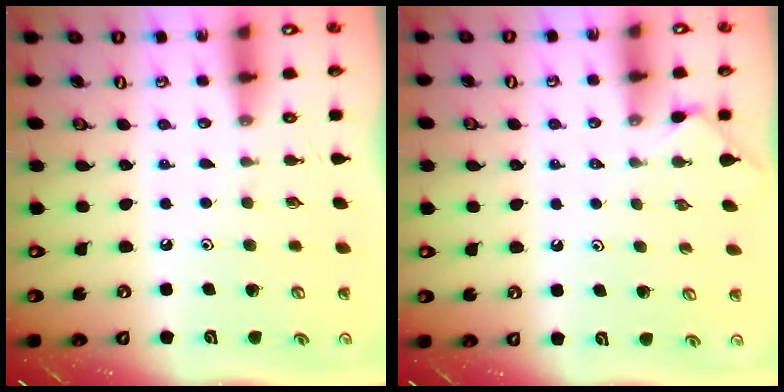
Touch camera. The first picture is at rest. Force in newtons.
{"total": 2.3, "press": 2.3, "slide": 0.4}